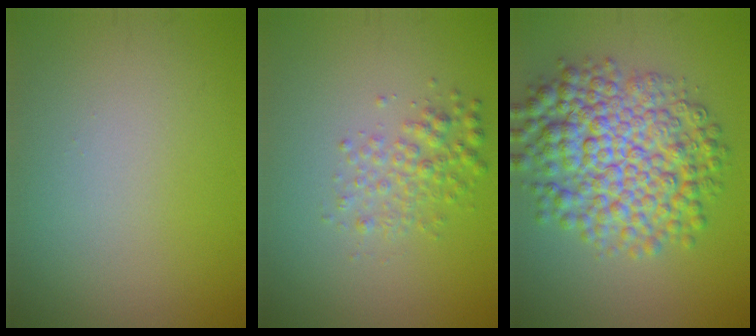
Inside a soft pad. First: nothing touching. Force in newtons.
{"total": 2.5, "press": 2.5, "slide": 0.0}
{"total": 9.1, "press": 9.1, "slide": 0.2}